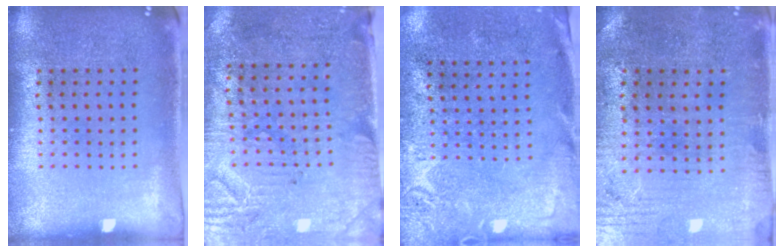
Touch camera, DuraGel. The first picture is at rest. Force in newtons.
{"total": 3.1, "press": 2.6, "slide": 1.5}
{"total": 2.6, "press": 2.1, "slide": 1.6}
{"total": 0.7, "press": 0.5, "slide": 0.5}